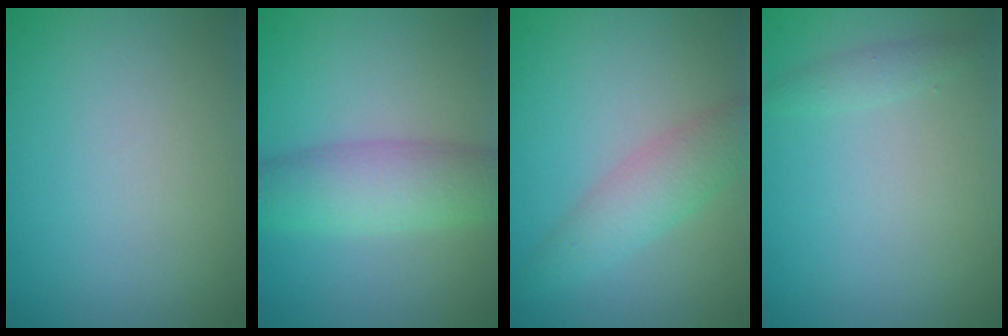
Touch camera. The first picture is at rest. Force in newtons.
{"total": 4.7, "press": 4.7, "slide": 0.1}
{"total": 3.3, "press": 3.3, "slide": 0.1}
{"total": 1.0, "press": 1.0, "slide": 0.0}